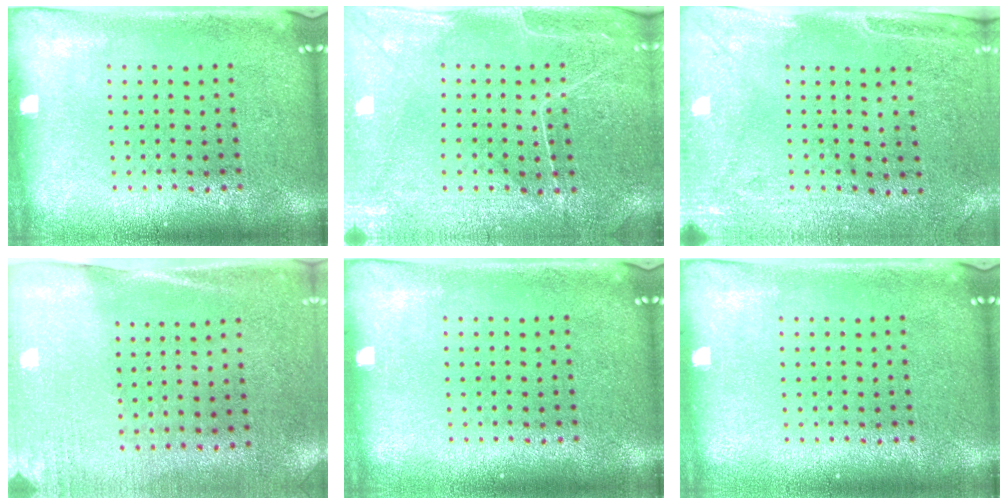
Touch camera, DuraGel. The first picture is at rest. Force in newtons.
{"total": 0.7, "press": 0.5, "slide": 0.4}
{"total": 3.0, "press": 2.4, "slide": 1.7}
{"total": 2.6, "press": 2.3, "slide": 1.3}
{"total": 0.0}
{"total": 0.0}